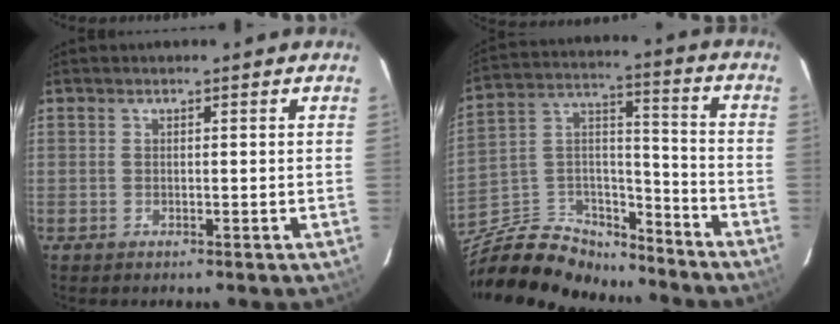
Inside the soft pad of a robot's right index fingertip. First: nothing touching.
{"total": 21.7, "force": [-17.3, 9.7, 8.8], "torque": [-0.203, 0.043, -0.283]}